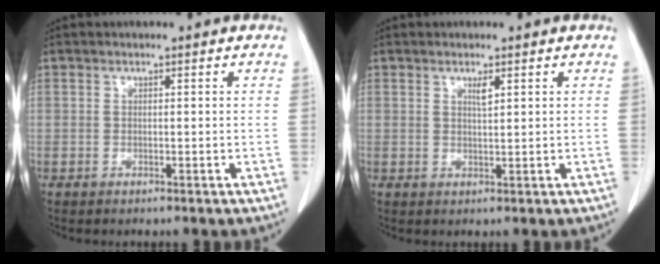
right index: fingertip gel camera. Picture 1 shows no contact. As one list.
[{"total": 1.4, "force": [0.8, 0.1, 1.2], "torque": [-0.022, -0.004, 0.014]}]